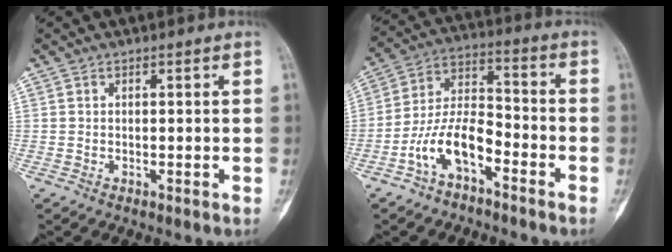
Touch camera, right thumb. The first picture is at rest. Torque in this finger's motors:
{"motor_torque": [1.77, 1.46, 0.87, -0.91, 0.08]}